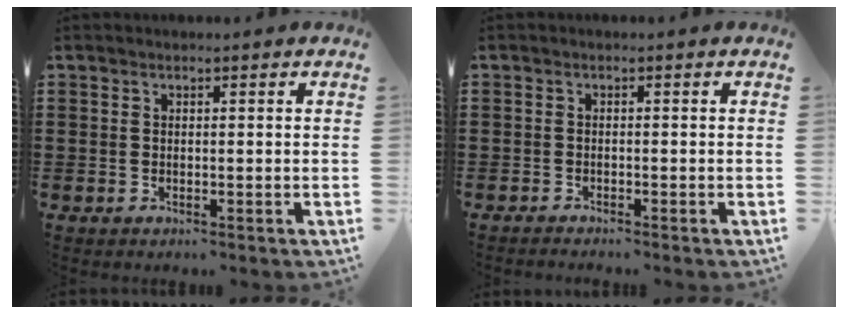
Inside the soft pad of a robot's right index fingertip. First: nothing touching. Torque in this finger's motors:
{"motor_torque": [-0.83, 0.79, -0.26, -0.13]}